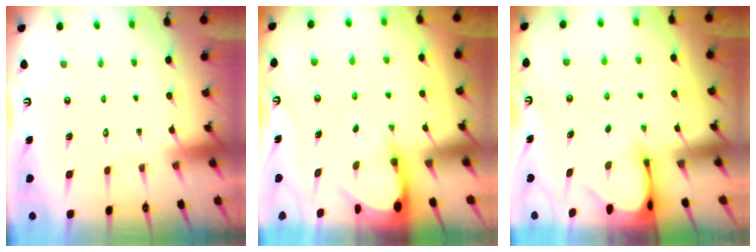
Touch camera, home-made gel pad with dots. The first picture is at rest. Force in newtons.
{"total": 3.7, "press": 3.7, "slide": 0.2}
{"total": 3.2, "press": 3.2, "slide": 0.1}